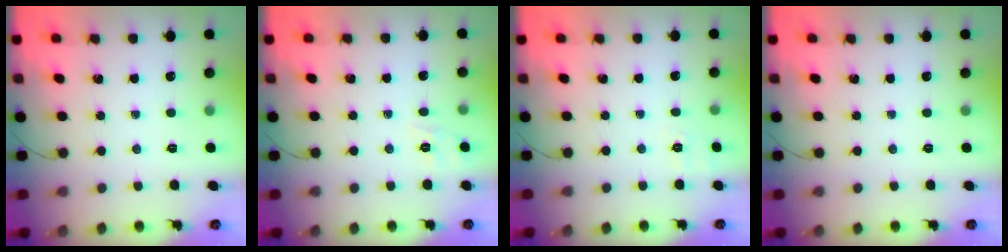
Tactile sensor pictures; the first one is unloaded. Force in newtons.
{"total": 2.0, "press": 0.8, "slide": 1.9}
{"total": 5.9, "press": 5.6, "slide": 1.9}
{"total": 0.0}